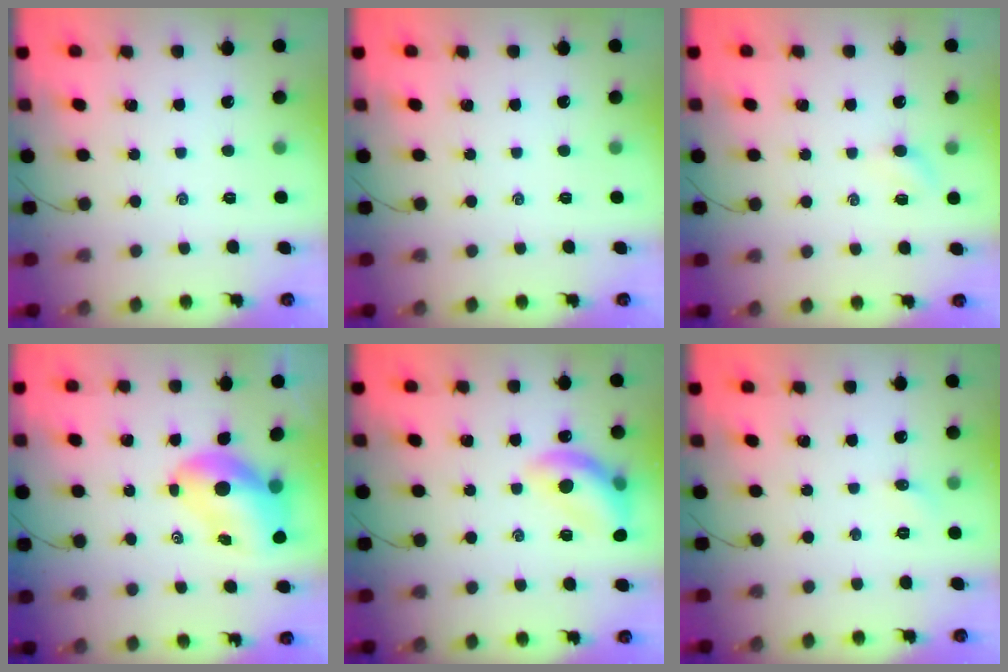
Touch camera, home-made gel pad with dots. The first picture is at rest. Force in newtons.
{"total": 0.0}
{"total": 2.3, "press": 2.2, "slide": 0.8}
{"total": 10.0, "press": 9.6, "slide": 3.1}
{"total": 14.0, "press": 13.8, "slide": 2.3}
{"total": 3.7, "press": 3.5, "slide": 1.2}